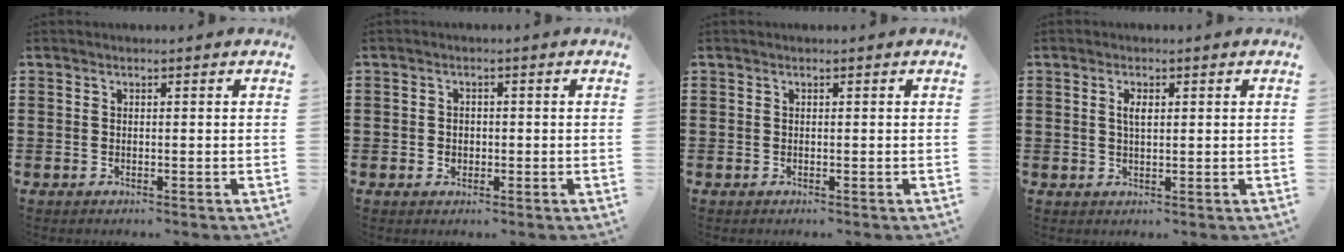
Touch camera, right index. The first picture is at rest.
{"total": 1.4, "force": [-0.2, 1.2, 0.6], "torque": [-0.016, 0.004, -0.005]}
{"total": 0.0}
{"total": 2.2, "force": [0.5, 0.8, 2.0], "torque": [-0.040, 0.005, 0.006]}